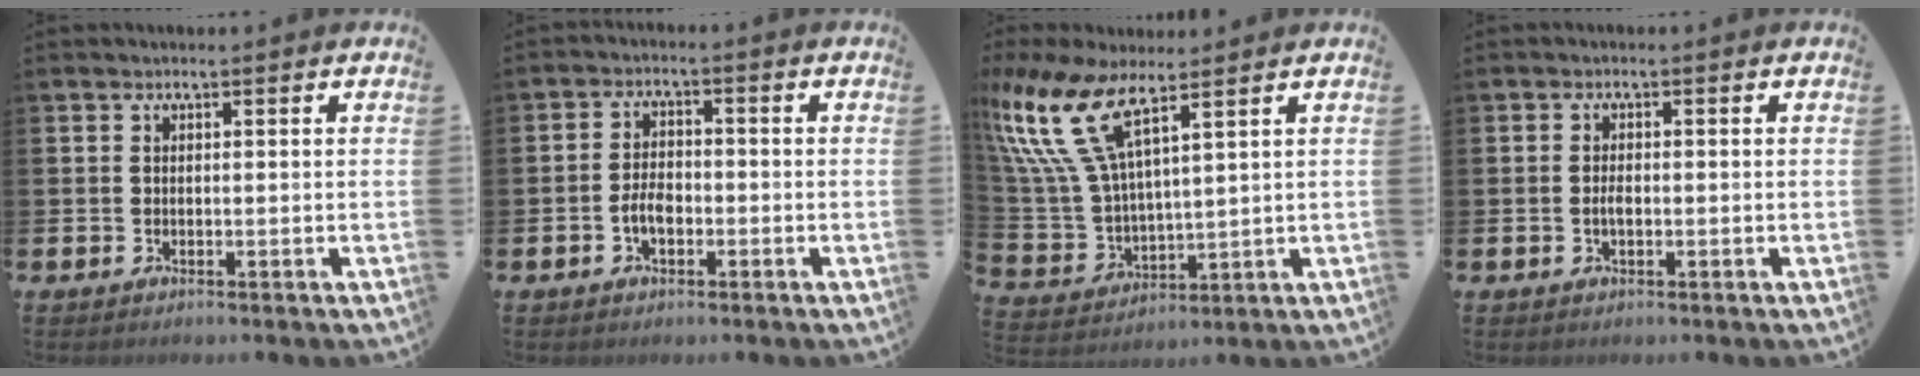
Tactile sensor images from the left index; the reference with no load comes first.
{"total": 3.1, "force": [-1.4, 1.7, 2.1], "torque": [-0.036, 0.005, -0.028]}
{"total": 12.3, "force": [9.0, 4.0, 7.5], "torque": [-0.188, -0.032, 0.160]}
{"total": 1.3, "force": [-0.7, 0.5, 1.0], "torque": [-0.016, 0.000, -0.014]}